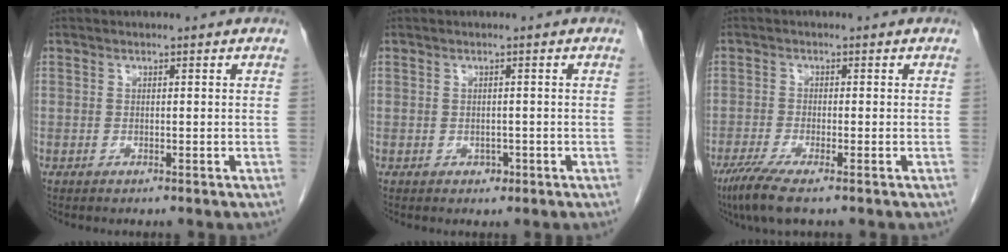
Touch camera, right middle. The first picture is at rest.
{"total": 1.1, "force": [-0.5, 0.9, 0.5], "torque": [-0.006, 0.003, -0.004]}
{"total": 5.4, "force": [-3.6, 0.4, 4.0], "torque": [-0.078, -0.017, -0.068]}